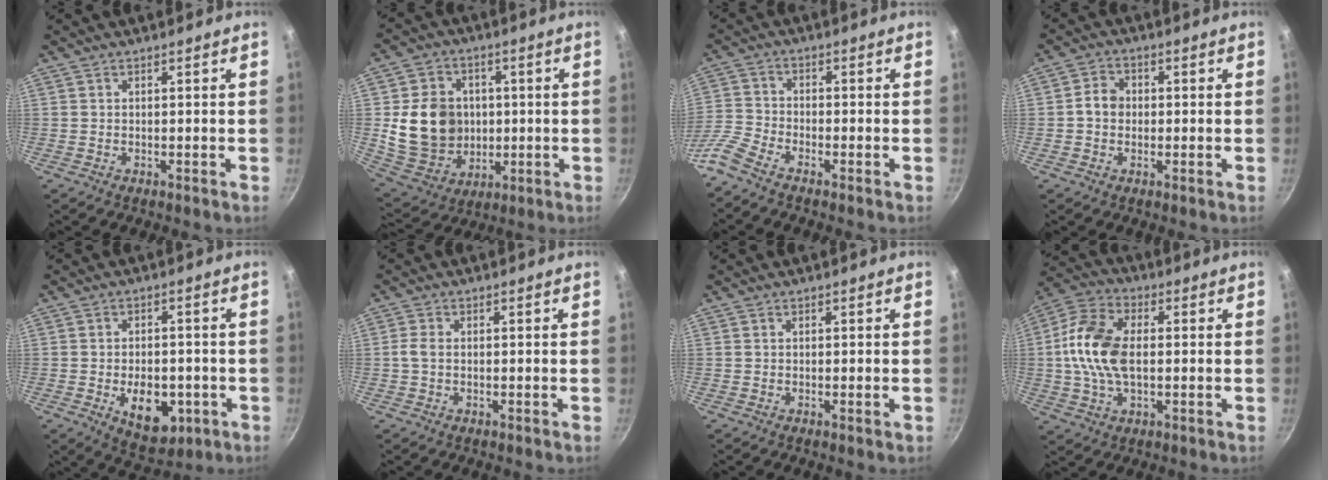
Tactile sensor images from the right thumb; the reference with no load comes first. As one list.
[{"total": 16.2, "force": [0.4, 13.7, 8.8], "torque": [-0.130, 0.003, 0.022]}, {"total": 6.2, "force": [-4.9, 1.9, 3.2], "torque": [-0.084, 0.031, -0.122]}, {"total": 4.3, "force": [-0.1, 3.6, 2.3], "torque": [-0.028, 0.015, -0.010]}, {"total": 10.7, "force": [-3.0, 6.6, 7.9], "torque": [-0.084, 0.002, -0.031]}, {"total": 2.2, "force": [-0.2, 1.4, 1.7], "torque": [-0.038, 0.008, -0.007]}, {"total": 0.6, "force": [-0.2, 0.1, 0.6], "torque": [-0.010, -0.001, -0.005]}, {"total": 13.4, "force": [0.3, 8.1, 10.6], "torque": [-0.200, 0.025, -0.010]}]